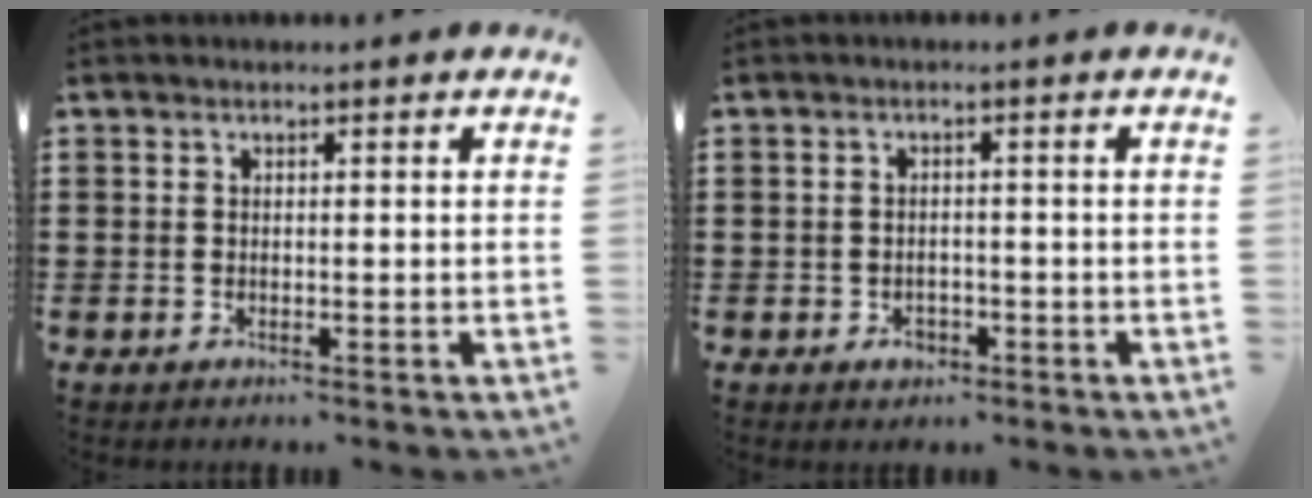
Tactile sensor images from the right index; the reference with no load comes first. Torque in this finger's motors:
{"motor_torque": [0.55, 1.16, -0.03, 0.00]}